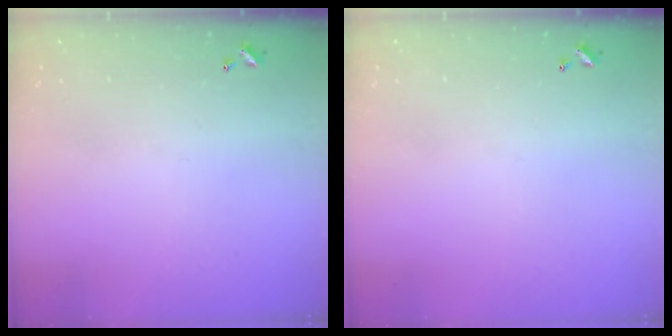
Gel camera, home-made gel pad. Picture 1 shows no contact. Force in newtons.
{"total": 0.0}